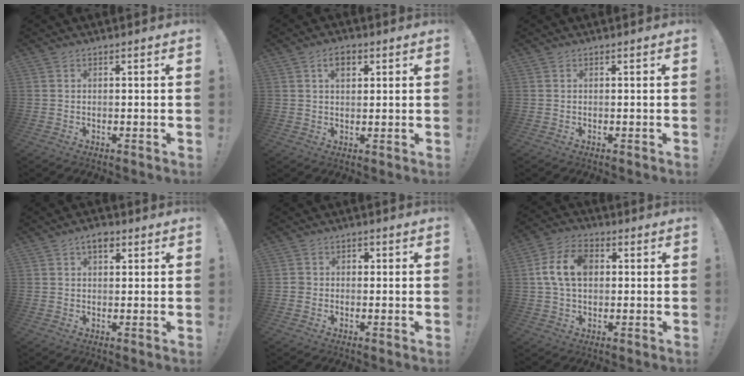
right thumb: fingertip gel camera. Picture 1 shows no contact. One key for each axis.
{"total": 4.9, "fx": 2.3, "fy": 3.0, "fz": 3.0, "tx": -0.042, "ty": 0.004, "tz": 0.039}
{"total": 0.0}
{"total": 4.3, "fx": 2.3, "fy": 2.4, "fz": 2.7, "tx": -0.035, "ty": -0.003, "tz": 0.037}
{"total": 2.7, "fx": -0.7, "fy": 2.5, "fz": 0.8, "tx": -0.004, "ty": 0.006, "tz": -0.015}
{"total": 11.6, "fx": 1.6, "fy": 8.0, "fz": 8.3, "tx": -0.159, "ty": 0.013, "tz": 0.031}